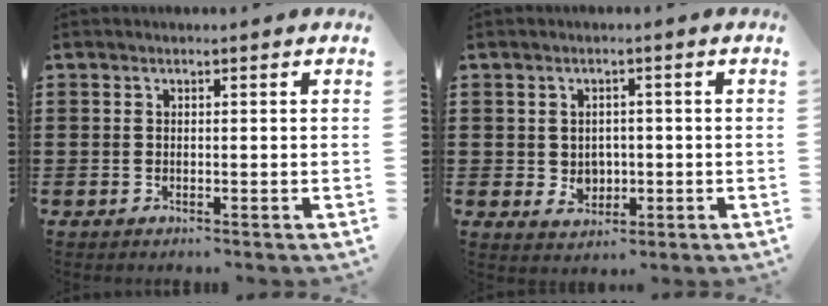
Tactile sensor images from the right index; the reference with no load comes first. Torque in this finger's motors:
{"motor_torque": [-0.21, 0.18, 0.01, 0.03]}